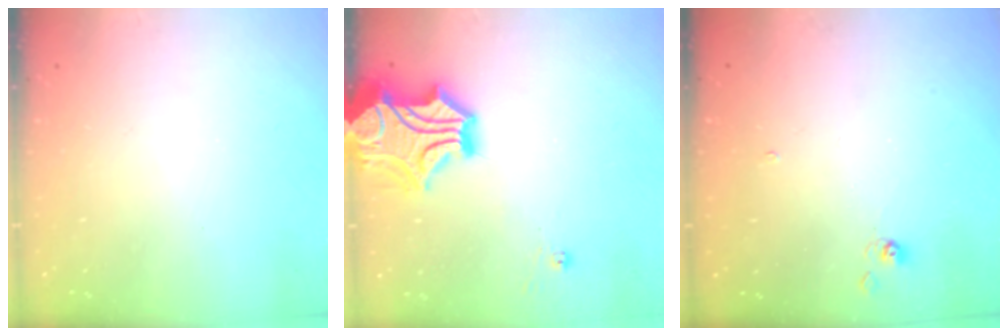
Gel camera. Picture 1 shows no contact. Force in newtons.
{"total": 10.1, "press": 9.7, "slide": 2.6}
{"total": 3.6, "press": 3.5, "slide": 0.5}